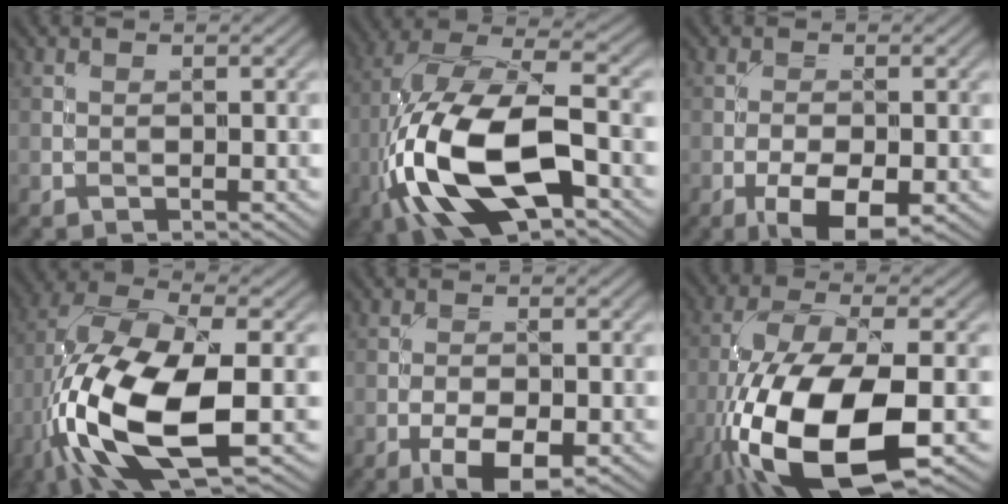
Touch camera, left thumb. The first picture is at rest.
{"total": 17.3, "force": [-4.9, 8.1, 14.5], "torque": [-0.330, -0.009, -0.089]}
{"total": 6.1, "force": [-2.9, 2.4, 4.8], "torque": [-0.080, -0.003, -0.048]}
{"total": 15.8, "force": [-4.3, 6.8, 13.6], "torque": [-0.313, -0.018, -0.079]}
{"total": 5.3, "force": [-2.5, 2.0, 4.2], "torque": [-0.069, -0.002, -0.042]}
{"total": 16.5, "force": [-6.1, 6.5, 13.9], "torque": [-0.300, -0.023, -0.112]}